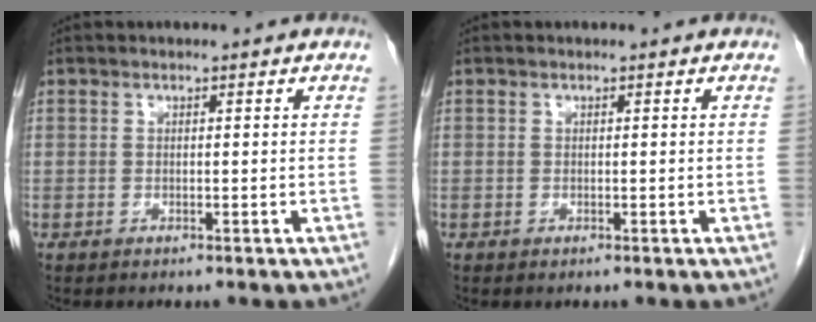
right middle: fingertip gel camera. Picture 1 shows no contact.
{"total": 0.0}